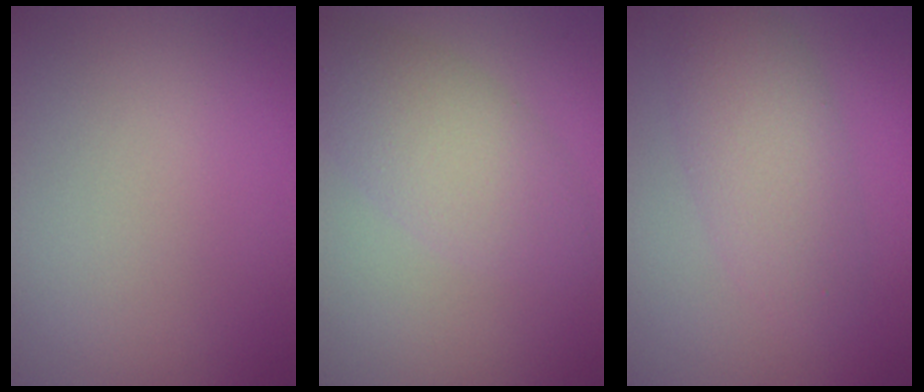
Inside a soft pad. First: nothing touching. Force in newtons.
{"total": 4.5, "press": 4.5, "slide": 0.0}
{"total": 4.6, "press": 4.5, "slide": 0.3}